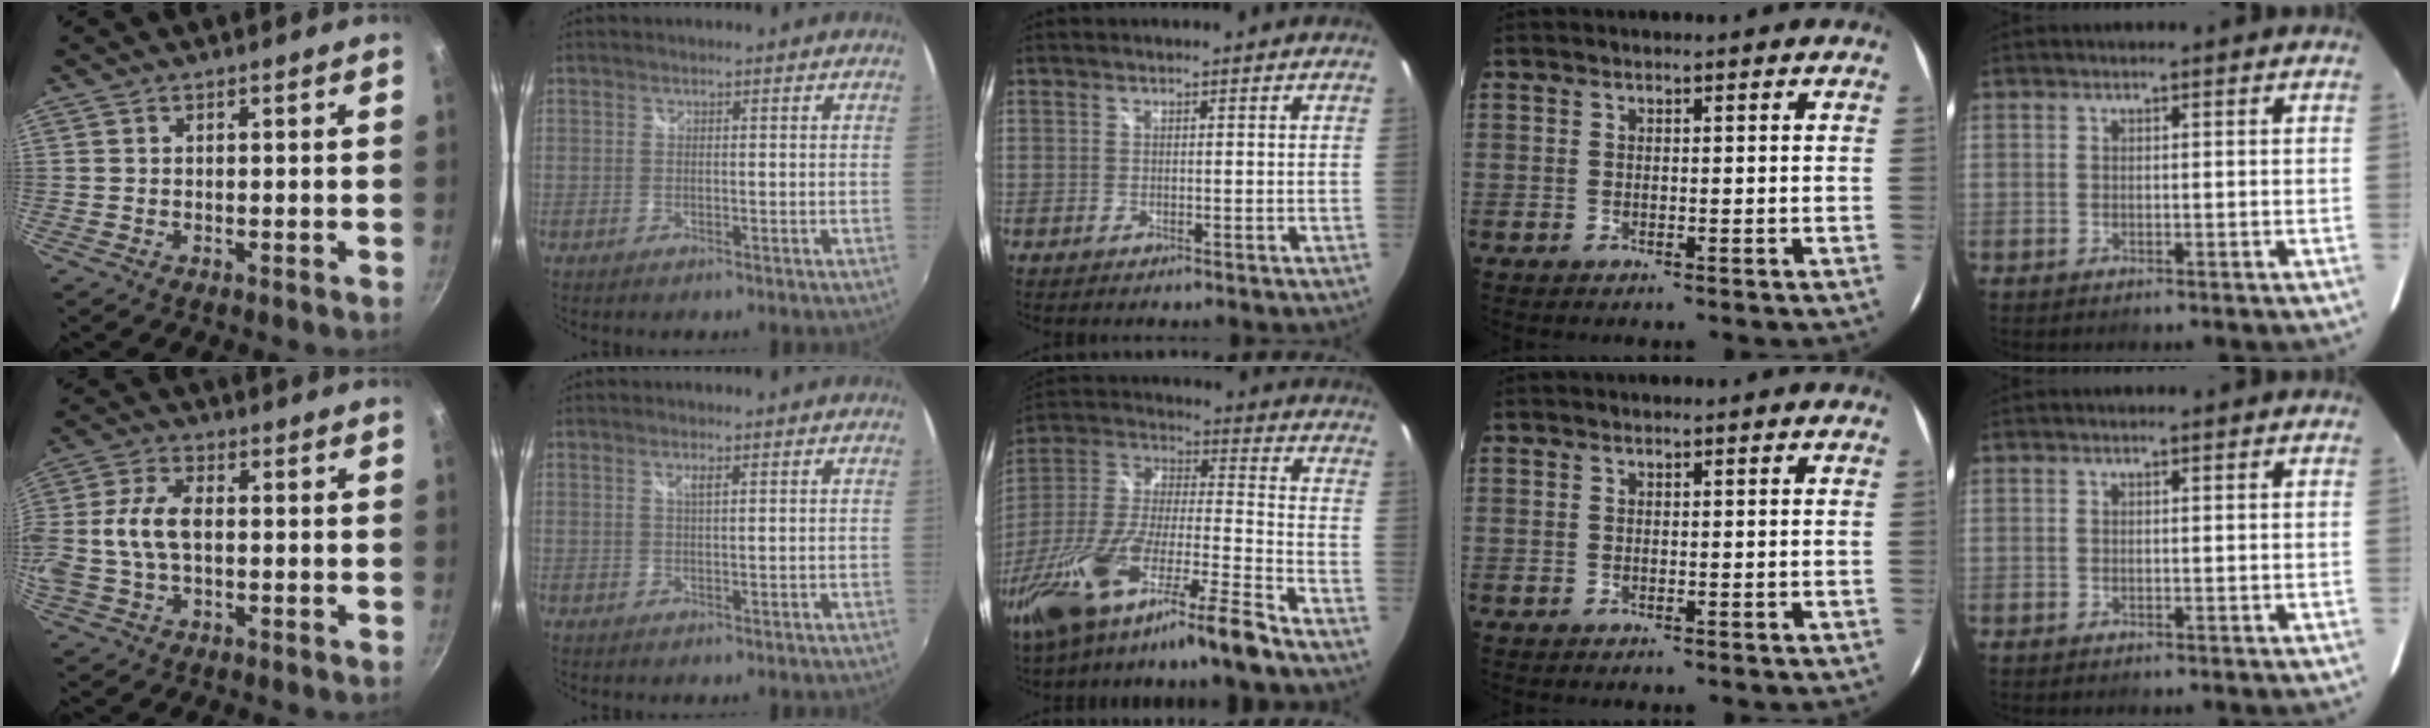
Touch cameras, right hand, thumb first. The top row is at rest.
{"thumb": {"total": 10.1, "force": [-0.3, 5.9, 8.2], "torque": [-0.166, 0.020, -0.017]}, "index": {"total": 1.3, "force": [0.7, 0.1, 1.1], "torque": [-0.020, 0.000, 0.010]}, "middle": {"total": 21.8, "force": [-15.4, 0.9, 15.5], "torque": [-0.296, -0.045, -0.279]}}